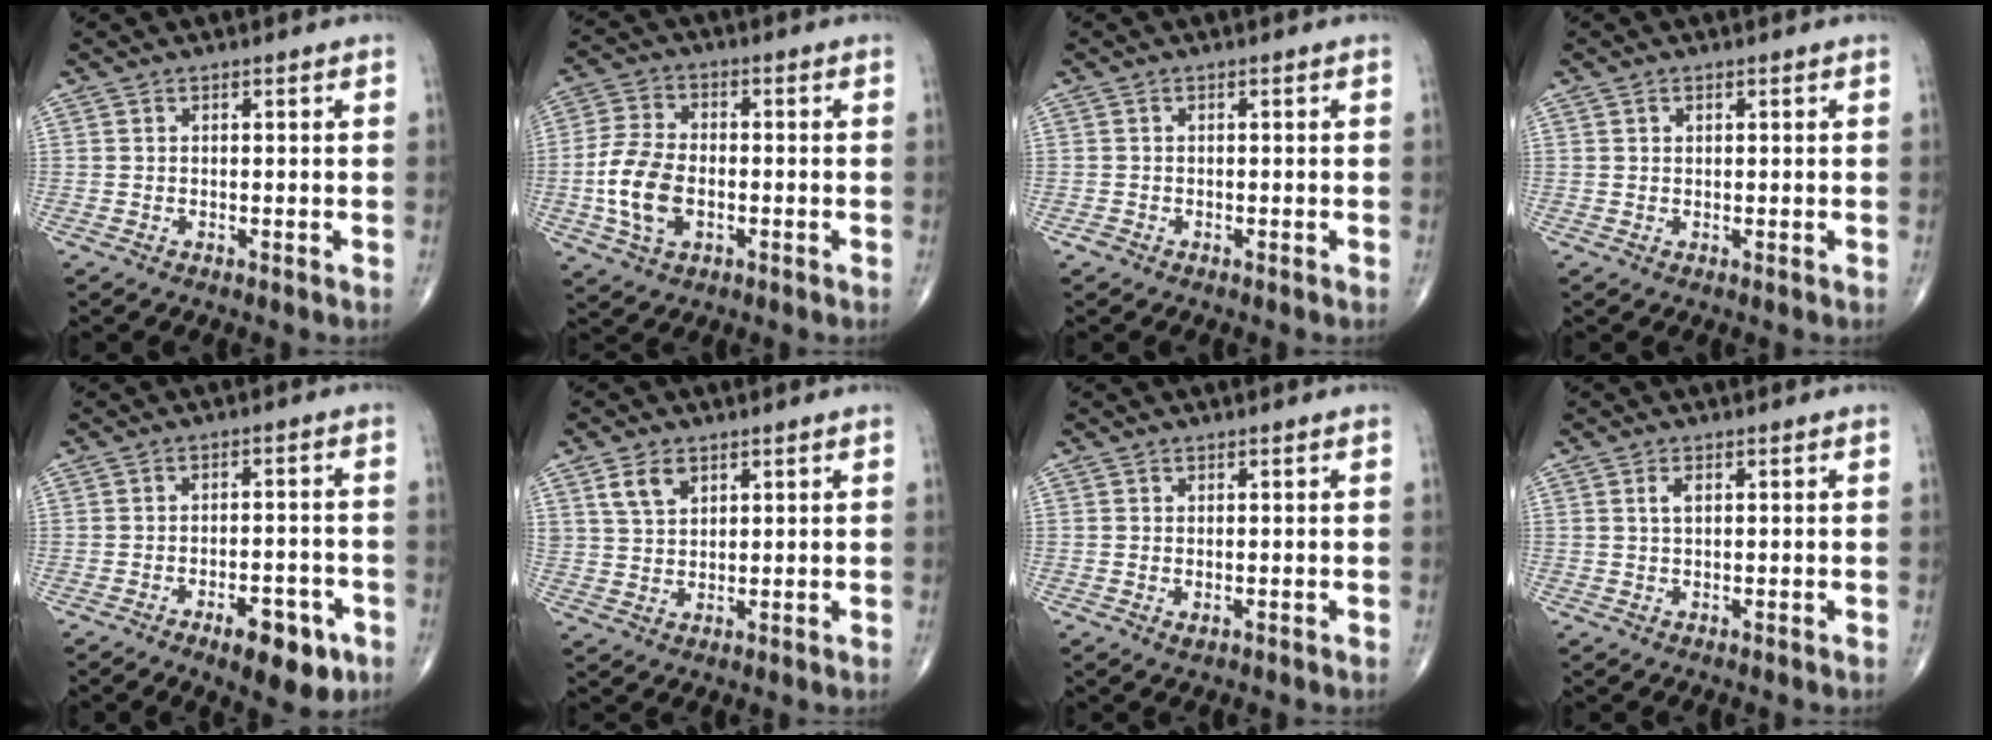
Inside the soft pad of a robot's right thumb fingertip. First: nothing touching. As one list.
[{"total": 10.4, "force": [-2.1, 6.4, 7.9], "torque": [-0.164, 0.011, -0.042]}, {"total": 0.8, "force": [-0.5, 0.6, 0.2], "torque": [-0.002, 0.001, -0.013]}, {"total": 0.8, "force": [0.4, 0.6, 0.5], "torque": [-0.005, -0.001, 0.006]}, {"total": 9.1, "force": [-4.7, 3.9, 6.8], "torque": [-0.078, 0.021, -0.060]}, {"total": 5.0, "force": [2.7, 3.1, 2.8], "torque": [-0.038, -0.012, 0.054]}, {"total": 1.0, "force": [-0.2, 0.6, 0.8], "torque": [-0.014, -0.003, -0.001]}, {"total": 1.7, "force": [0.5, 0.8, 1.4], "torque": [-0.027, 0.004, 0.010]}]